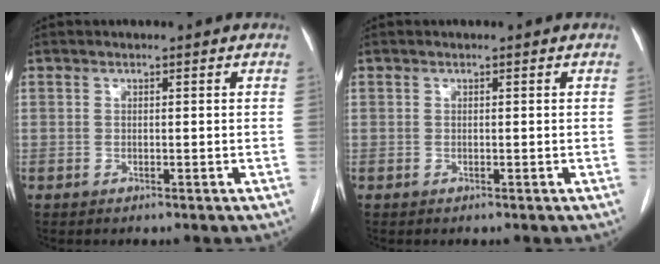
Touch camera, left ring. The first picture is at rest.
{"total": 0.0}